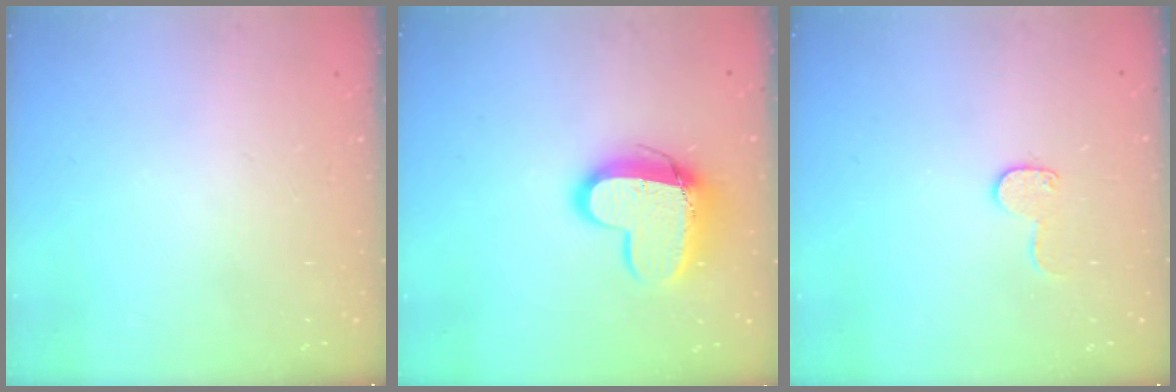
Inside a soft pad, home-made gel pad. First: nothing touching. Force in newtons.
{"total": 13.1, "press": 13.0, "slide": 1.1}
{"total": 8.4, "press": 8.4, "slide": 0.5}